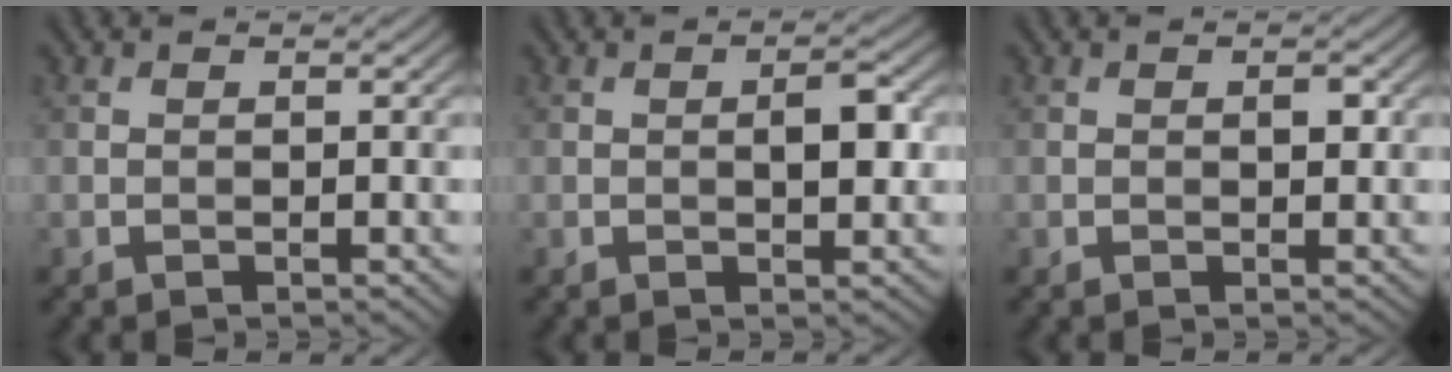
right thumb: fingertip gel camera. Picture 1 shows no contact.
{"total": 3.2, "force": [0.2, 1.2, 3.0], "torque": [-0.045, 0.003, 0.000]}
{"total": 1.1, "force": [0.2, 0.6, 0.9], "torque": [-0.009, -0.002, 0.002]}